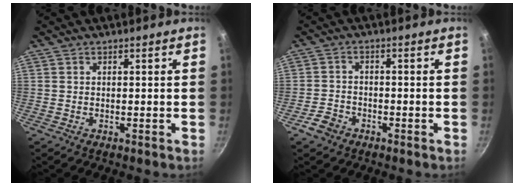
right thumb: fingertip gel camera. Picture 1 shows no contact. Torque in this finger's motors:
{"motor_torque": [0.56, 0.02, -0.27, -0.04, -0.01]}